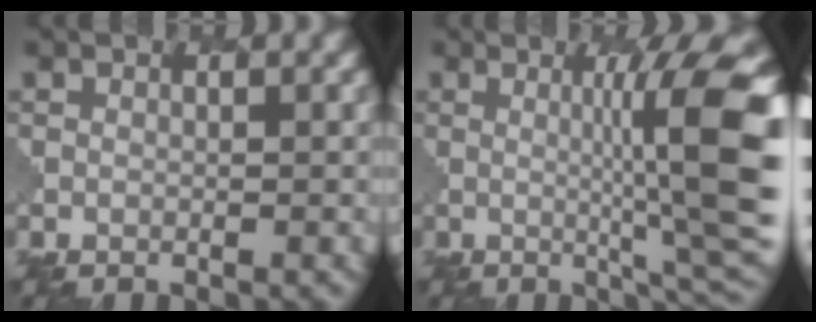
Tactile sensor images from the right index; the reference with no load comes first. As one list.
[{"total": 11.0, "force": [0.8, 1.7, 10.8], "torque": [-0.124, 0.002, 0.015]}]